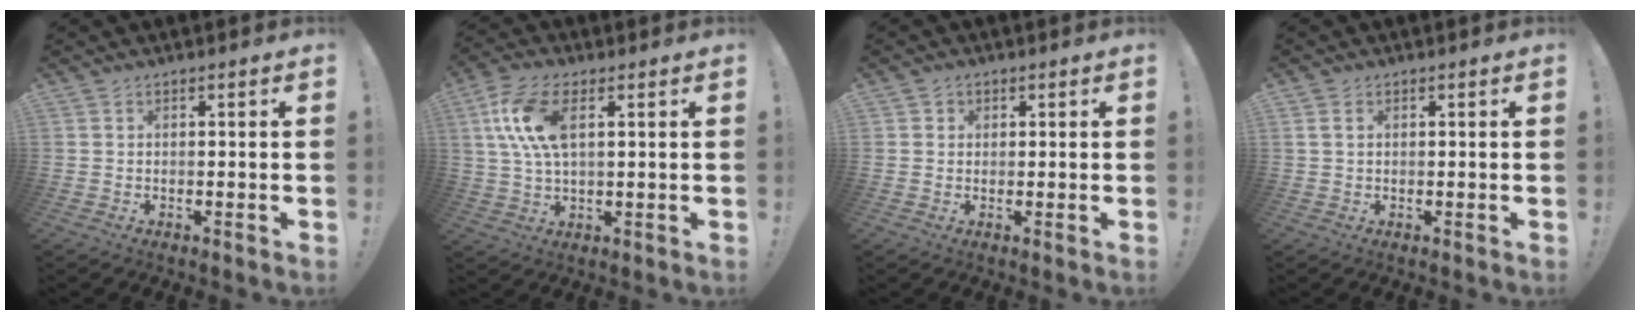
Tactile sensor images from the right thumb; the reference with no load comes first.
{"total": 12.3, "force": [3.6, 6.0, 10.1], "torque": [-0.208, -0.004, 0.065]}
{"total": 1.8, "force": [0.6, 1.6, 0.2], "torque": [0.001, -0.001, 0.010]}
{"total": 1.8, "force": [0.7, 1.3, 1.1], "torque": [-0.018, 0.002, 0.012]}